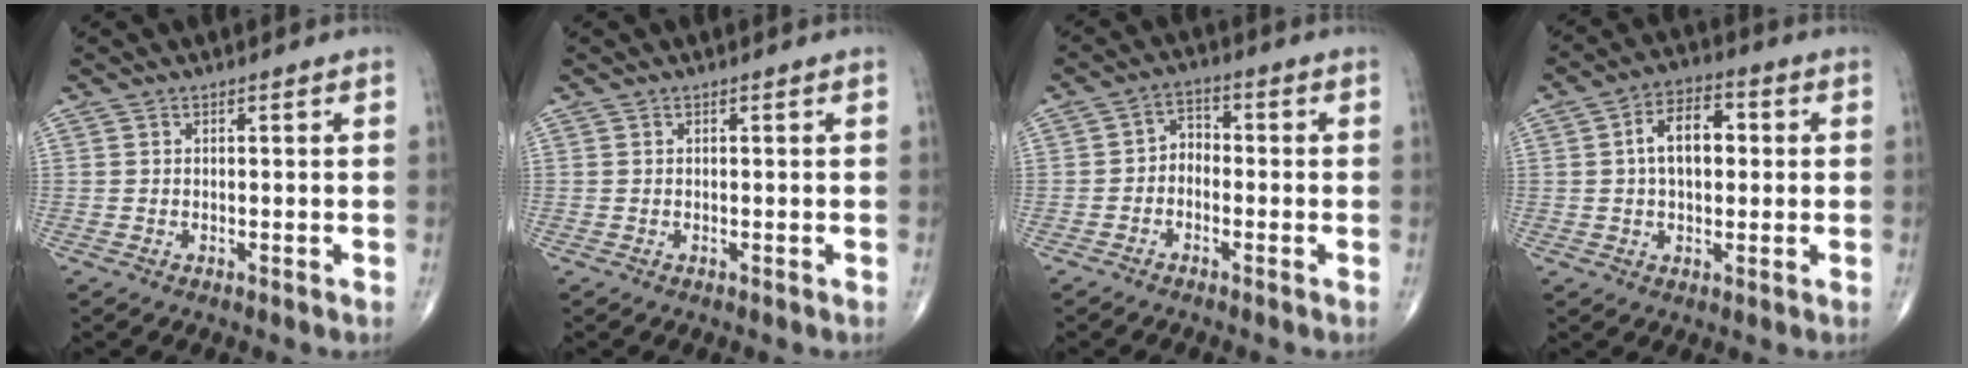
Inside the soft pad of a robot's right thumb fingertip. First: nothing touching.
{"total": 0.0}
{"total": 3.8, "force": [-1.2, 2.8, 2.2], "torque": [-0.017, 0.025, -0.035]}
{"total": 9.4, "force": [1.2, 5.7, 7.4], "torque": [-0.109, 0.021, 0.015]}